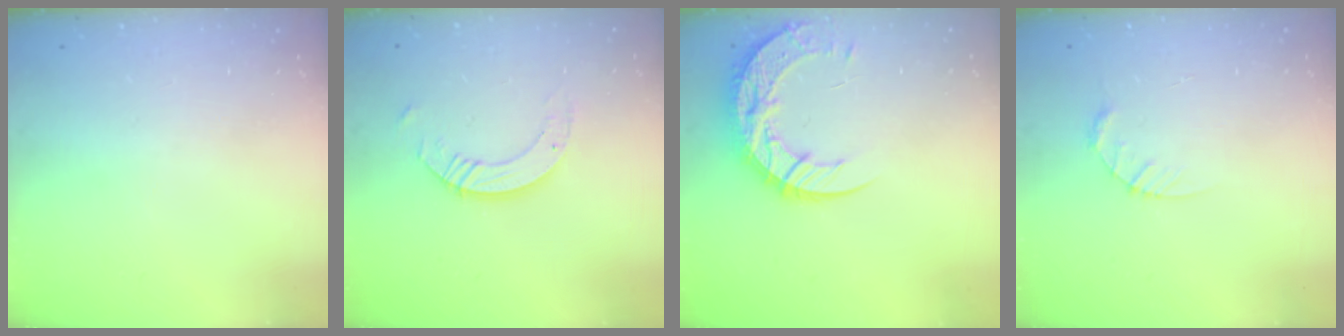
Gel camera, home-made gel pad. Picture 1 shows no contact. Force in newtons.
{"total": 6.3, "press": 6.3, "slide": 0.5}
{"total": 13.9, "press": 13.8, "slide": 1.0}
{"total": 3.7, "press": 3.6, "slide": 0.4}